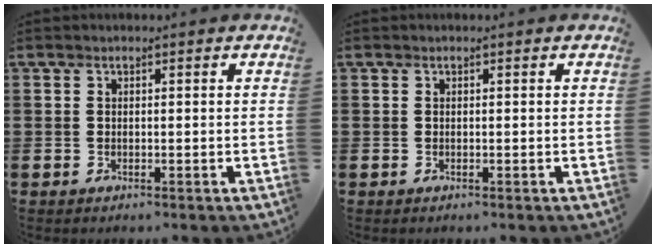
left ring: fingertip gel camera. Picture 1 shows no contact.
{"total": 0.0}